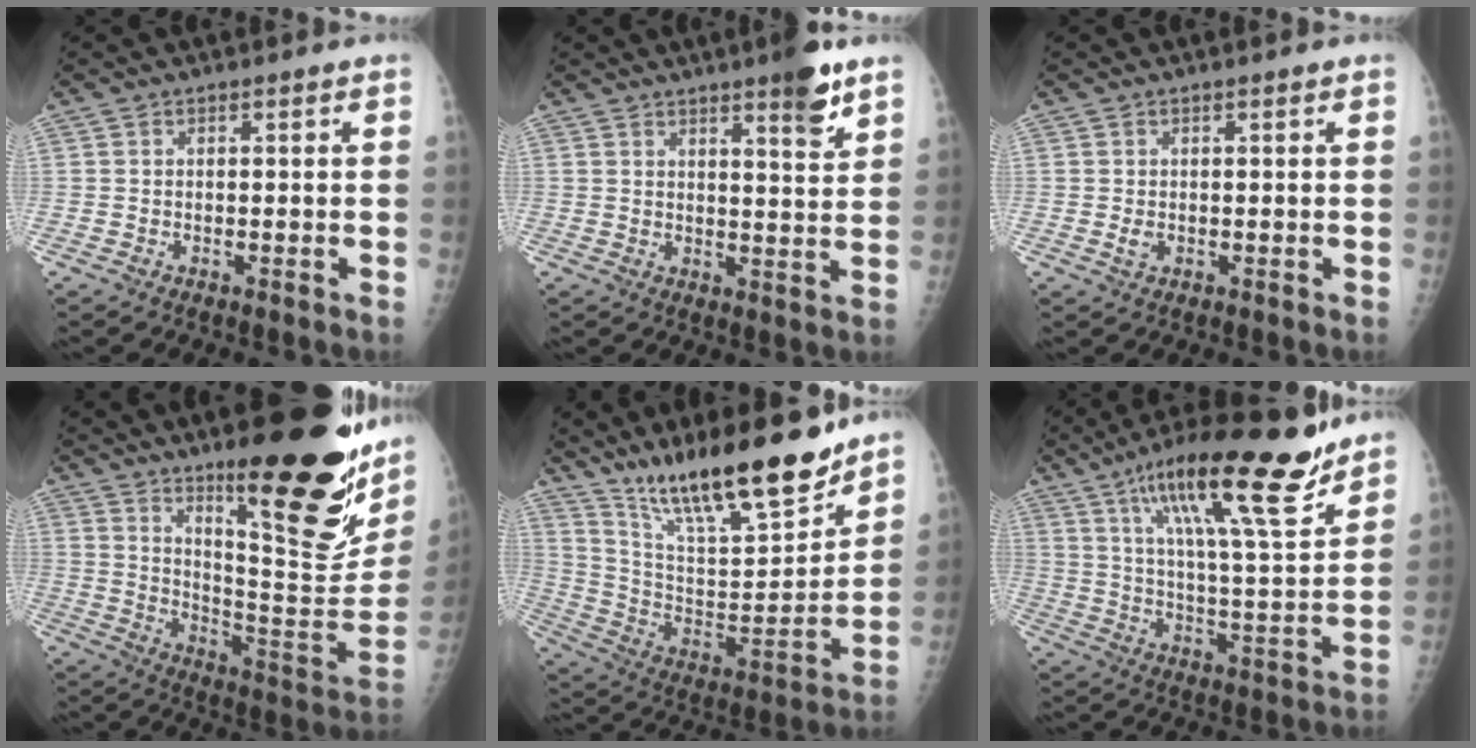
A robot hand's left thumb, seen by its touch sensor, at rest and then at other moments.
{"total": 7.0, "force": [4.7, 1.1, 5.0], "torque": [-0.062, -0.031, 0.064]}
{"total": 1.4, "force": [0.1, 1.0, 0.9], "torque": [-0.012, -0.001, 0.005]}
{"total": 27.9, "force": [15.8, 6.8, 21.9], "torque": [-0.269, -0.089, 0.249]}
{"total": 22.7, "force": [17.5, 4.9, 13.6], "torque": [-0.199, -0.089, 0.305]}
{"total": 22.4, "force": [14.7, 4.5, 16.3], "torque": [-0.243, -0.058, 0.241]}